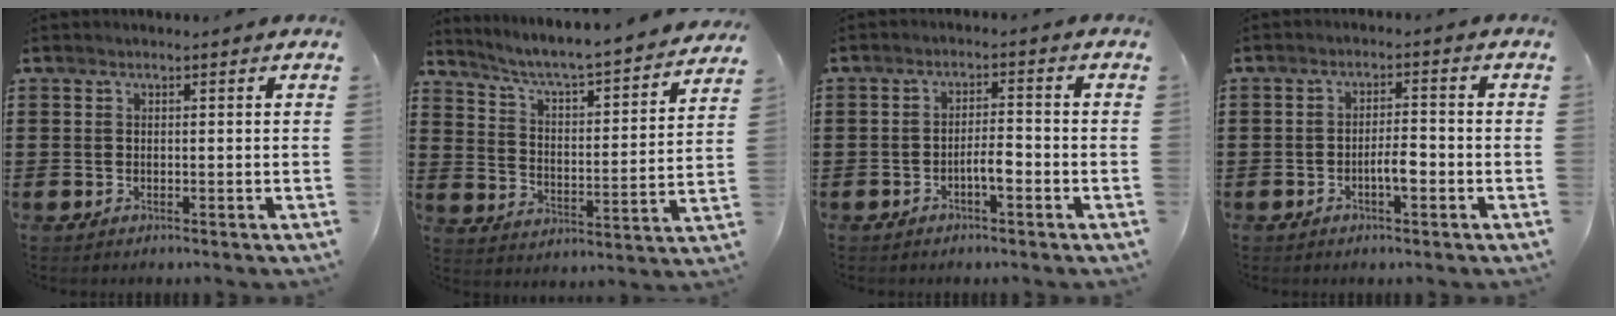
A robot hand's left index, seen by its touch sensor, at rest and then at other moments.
{"total": 4.5, "force": [4.1, -0.3, 2.0], "torque": [-0.060, -0.043, 0.056]}
{"total": 3.4, "force": [-1.6, 0.9, 2.9], "torque": [-0.060, 0.005, -0.034]}
{"total": 3.8, "force": [-1.4, 1.1, 3.4], "torque": [-0.061, 0.008, -0.026]}